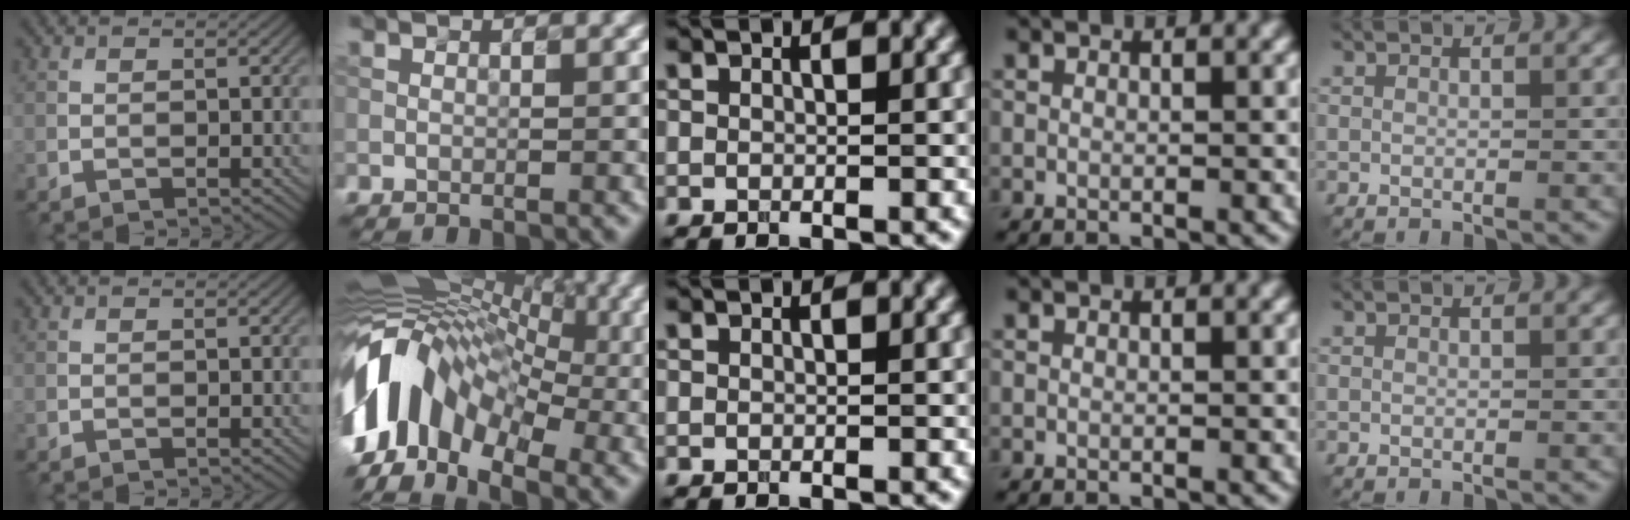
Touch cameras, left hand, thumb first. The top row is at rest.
{"index": {"total": 13.9, "force": [-2.0, 9.4, 10.1], "torque": [-0.196, 0.028, -0.043]}}